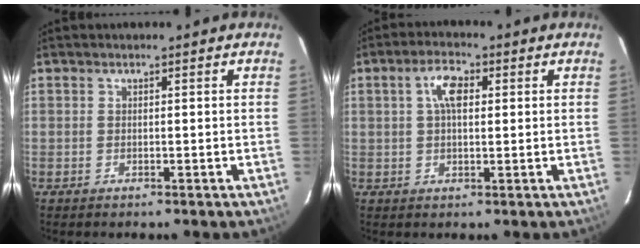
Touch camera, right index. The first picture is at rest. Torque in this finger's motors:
{"motor_torque": [0.20, 0.01, 0.27, 0.09]}